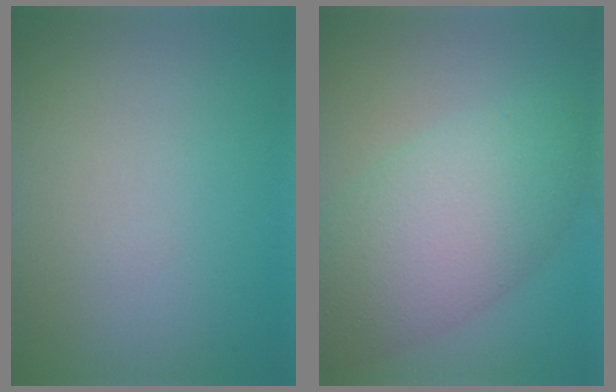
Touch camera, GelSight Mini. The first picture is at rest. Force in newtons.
{"total": 8.7, "press": 8.7, "slide": 0.3}